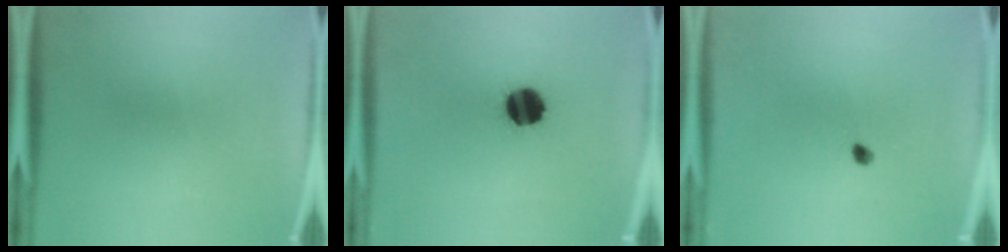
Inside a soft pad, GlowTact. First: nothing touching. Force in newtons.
{"total": 11.2}
{"total": 1.2}